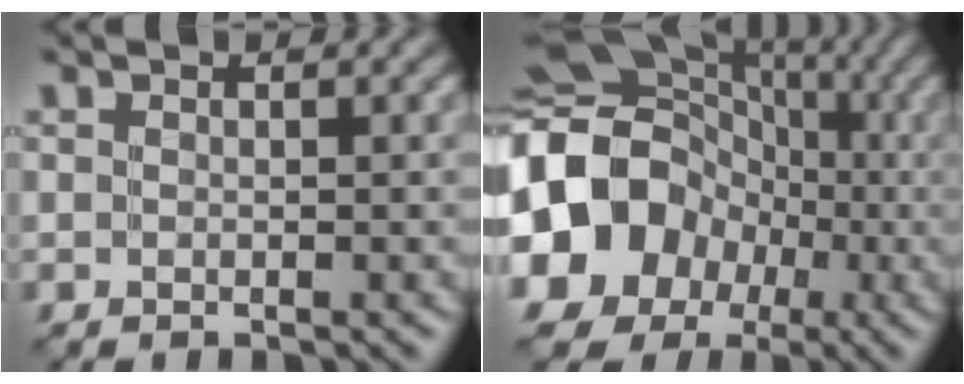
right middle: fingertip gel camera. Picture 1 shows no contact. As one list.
[{"total": 17.5, "force": [-3.7, 15.6, 7.0], "torque": [-0.150, -0.004, -0.112]}]